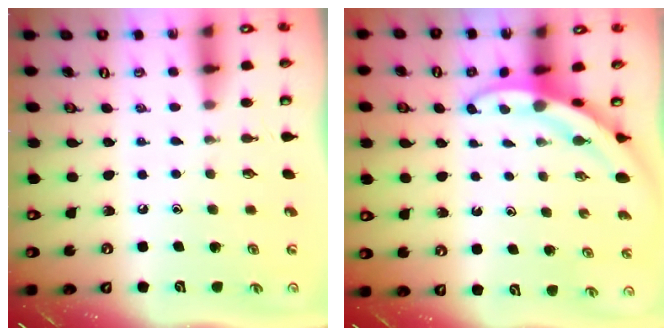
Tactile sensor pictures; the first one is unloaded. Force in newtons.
{"total": 3.1, "press": 3.1, "slide": 0.3}